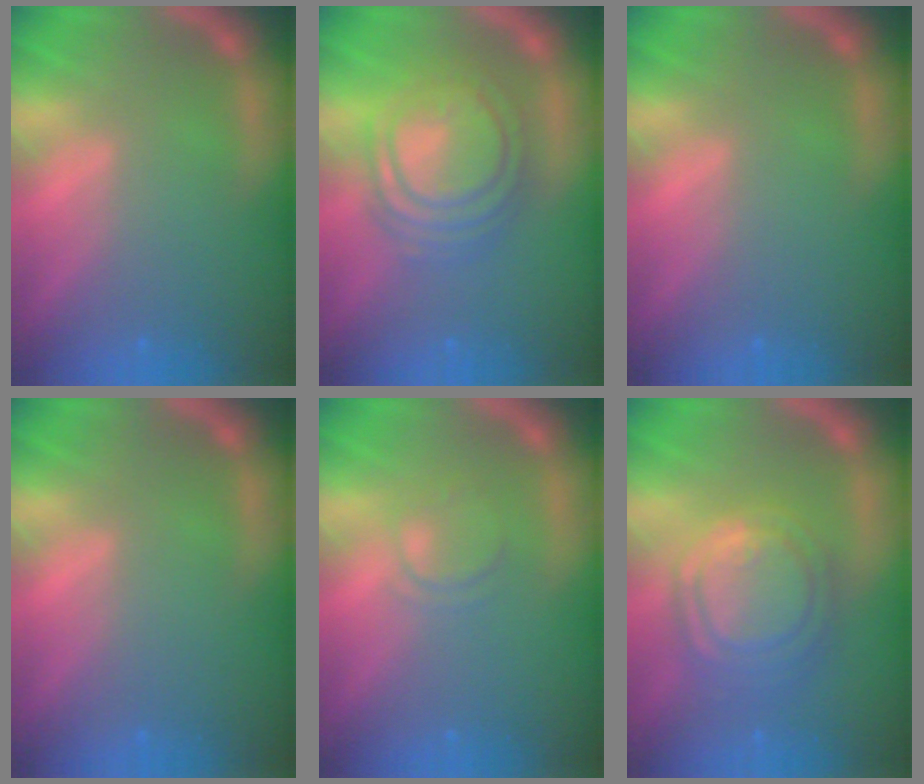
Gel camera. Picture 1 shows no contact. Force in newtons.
{"total": 8.1}
{"total": 0.0}
{"total": 0.0}
{"total": 2.0}
{"total": 8.0}